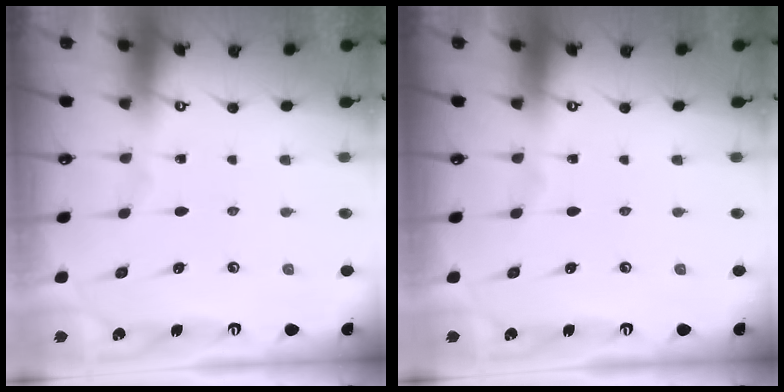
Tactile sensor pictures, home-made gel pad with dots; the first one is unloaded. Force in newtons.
{"total": 0.0}